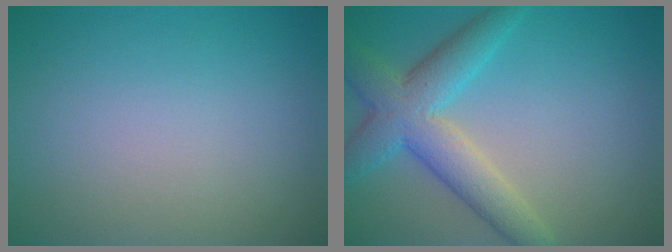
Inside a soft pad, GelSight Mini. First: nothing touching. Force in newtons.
{"total": 4.9, "press": 4.9, "slide": 0.3}